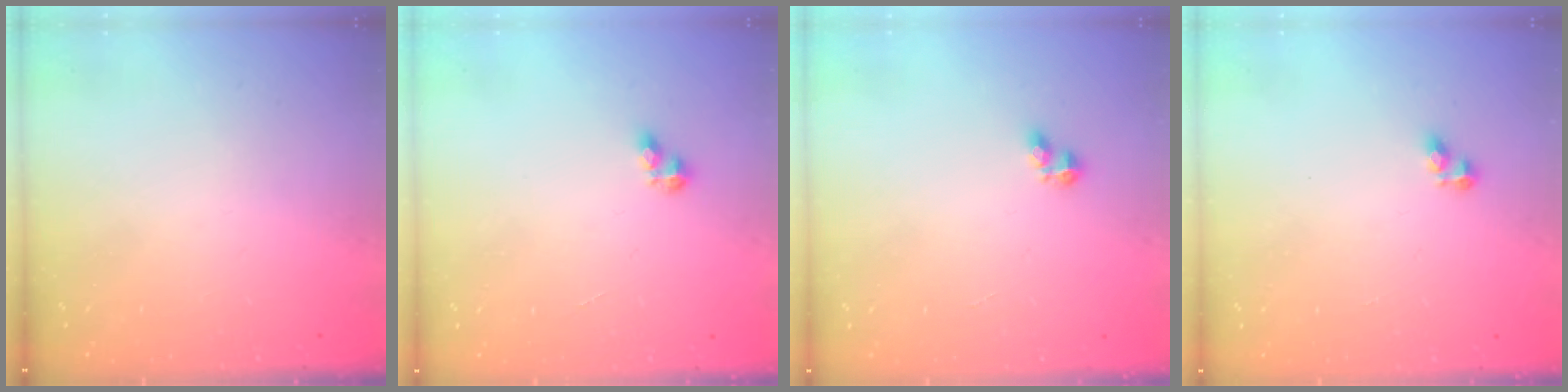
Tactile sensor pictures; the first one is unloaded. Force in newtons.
{"total": 3.0, "press": 2.9, "slide": 0.5}
{"total": 2.6, "press": 2.5, "slide": 0.5}
{"total": 2.8, "press": 2.8, "slide": 0.3}